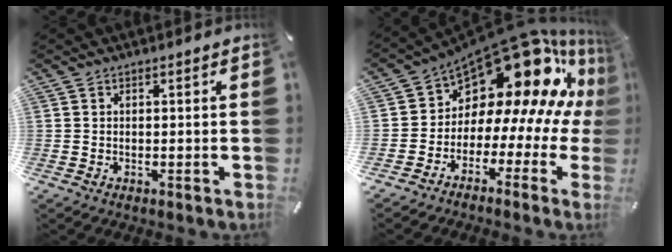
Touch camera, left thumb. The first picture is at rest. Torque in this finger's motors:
{"motor_torque": [1.79, 3.21, 0.91, 0.83, 0.04]}